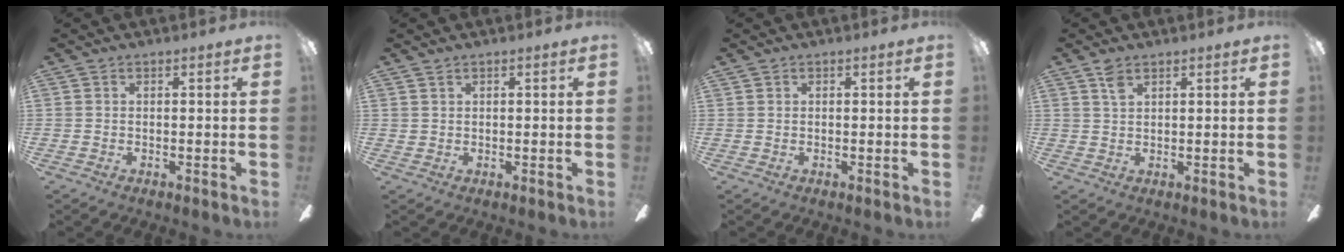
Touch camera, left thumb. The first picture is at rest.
{"total": 0.8, "force": [0.6, 0.5, 0.0], "torque": [-0.002, 0.001, 0.012]}
{"total": 0.0}
{"total": 2.4, "force": [1.7, 1.0, 1.5], "torque": [-0.034, 0.001, 0.031]}